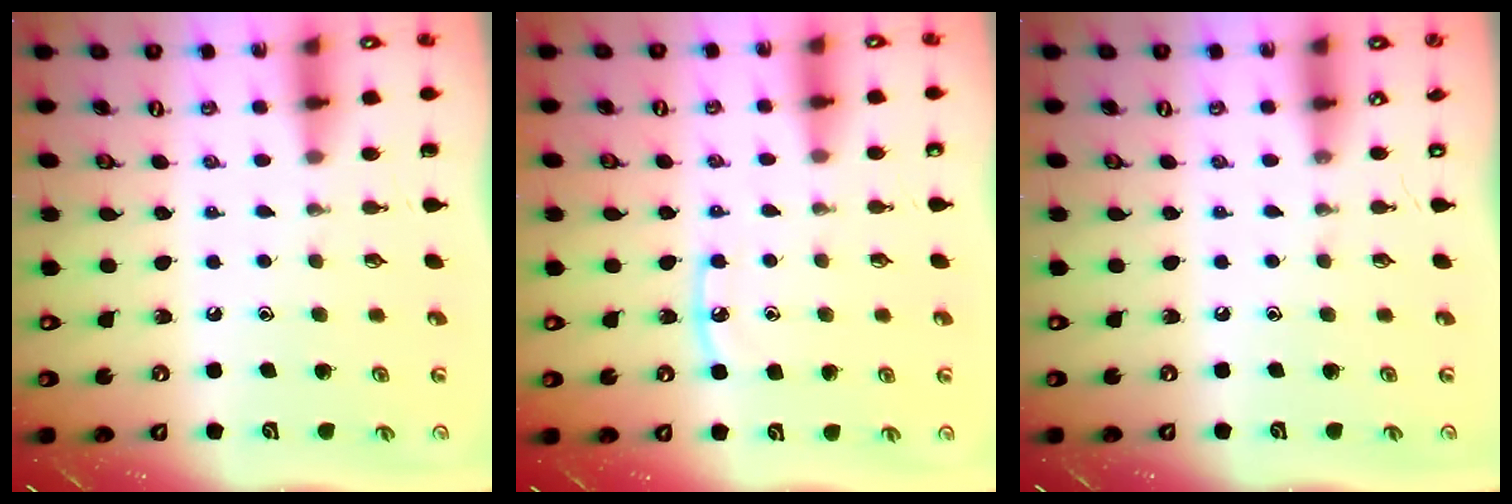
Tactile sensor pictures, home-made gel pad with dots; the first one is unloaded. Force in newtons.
{"total": 6.2, "press": 6.2, "slide": 0.6}
{"total": 0.0}